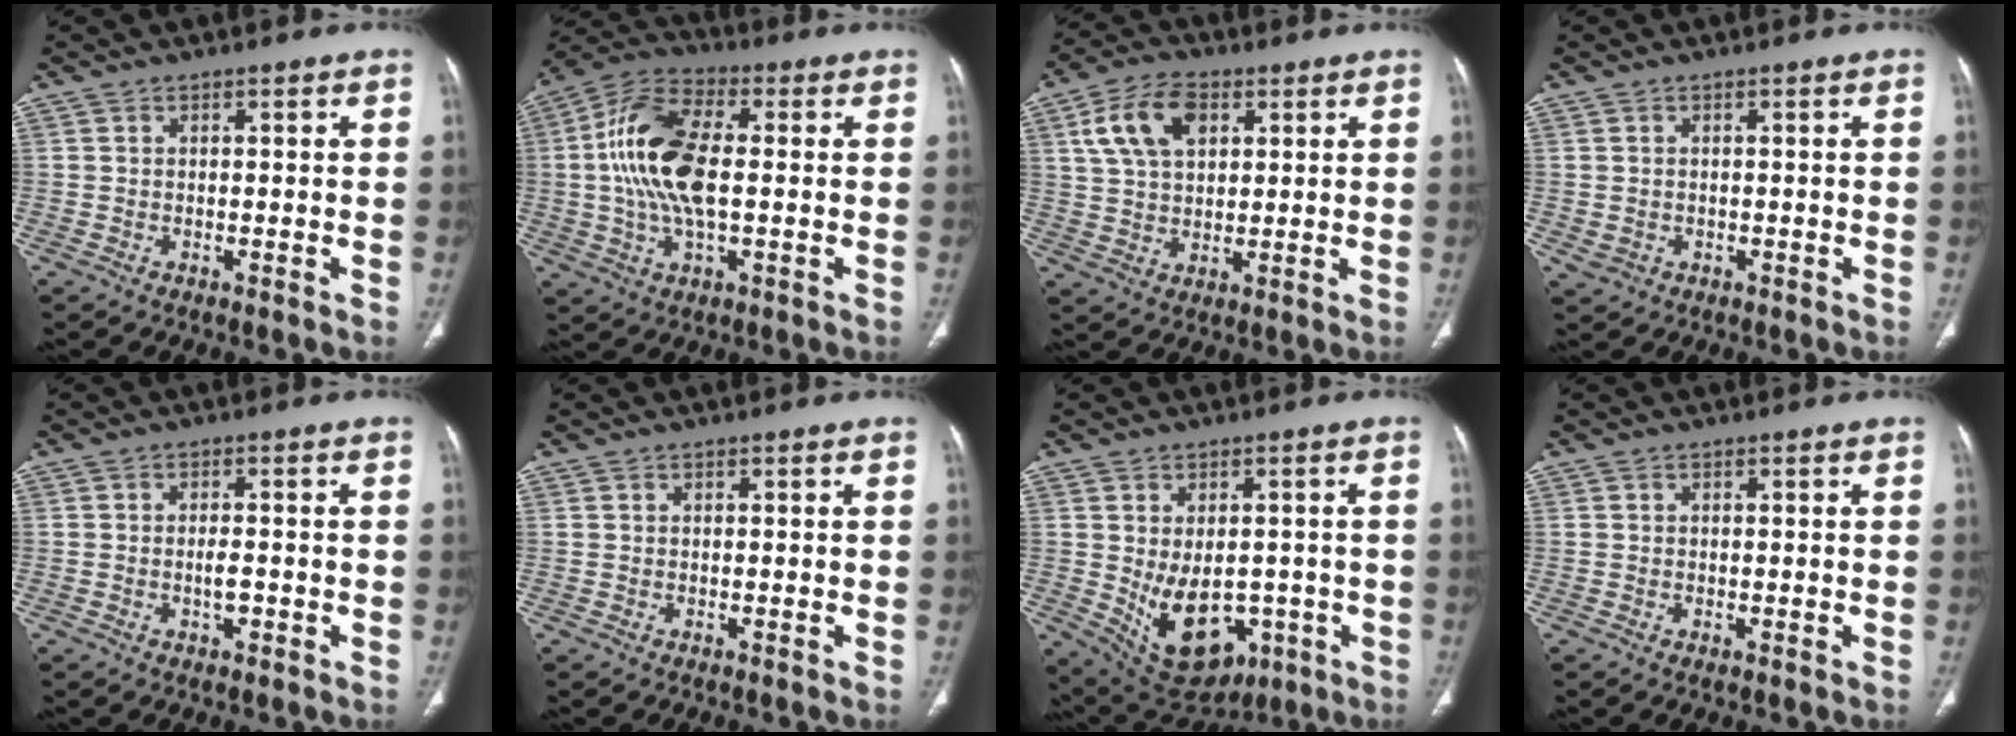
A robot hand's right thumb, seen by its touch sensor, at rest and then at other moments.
{"total": 15.5, "force": [0.5, 7.4, 13.6], "torque": [-0.277, 0.017, 0.002]}
{"total": 11.1, "force": [4.2, 6.8, 7.6], "torque": [-0.133, 0.001, 0.077]}
{"total": 1.8, "force": [-0.1, 1.6, 0.7], "torque": [-0.017, 0.004, 0.008]}
{"total": 2.4, "force": [-0.6, 1.2, 2.0], "torque": [-0.033, 0.002, -0.010]}
{"total": 0.0}
{"total": 13.9, "force": [-2.8, 9.2, 10.0], "torque": [-0.129, -0.003, -0.009]}
{"total": 0.6, "force": [-0.1, 0.4, 0.5], "torque": [-0.008, -0.003, -0.001]}